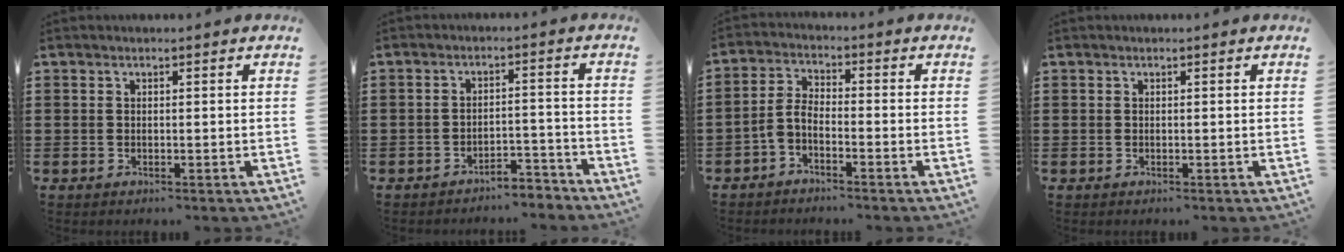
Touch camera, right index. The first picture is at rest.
{"total": 4.0, "force": [-3.9, 0.4, 0.9], "torque": [-0.018, 0.006, -0.082]}
{"total": 3.3, "force": [-2.6, 1.1, 1.7], "torque": [-0.048, 0.004, -0.058]}
{"total": 0.0}